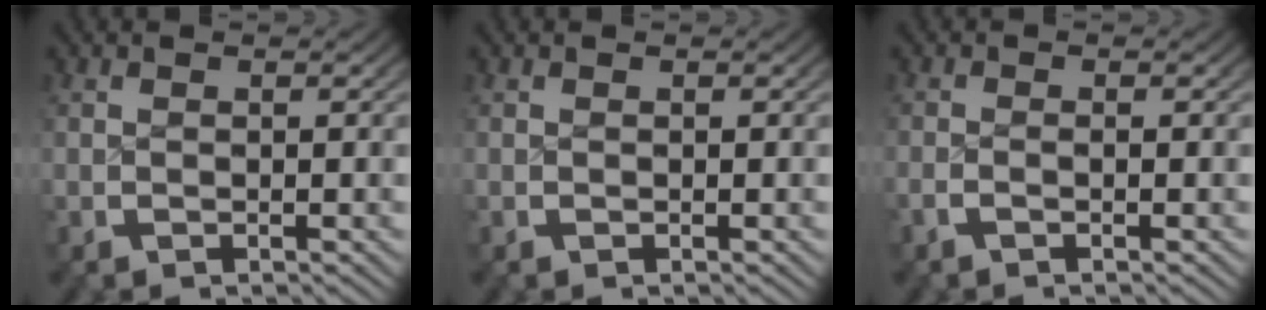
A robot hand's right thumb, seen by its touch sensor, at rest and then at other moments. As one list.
[{"total": 0.0}, {"total": 1.1, "force": [-0.8, 0.4, 0.6], "torque": [-0.016, -0.001, -0.018]}]